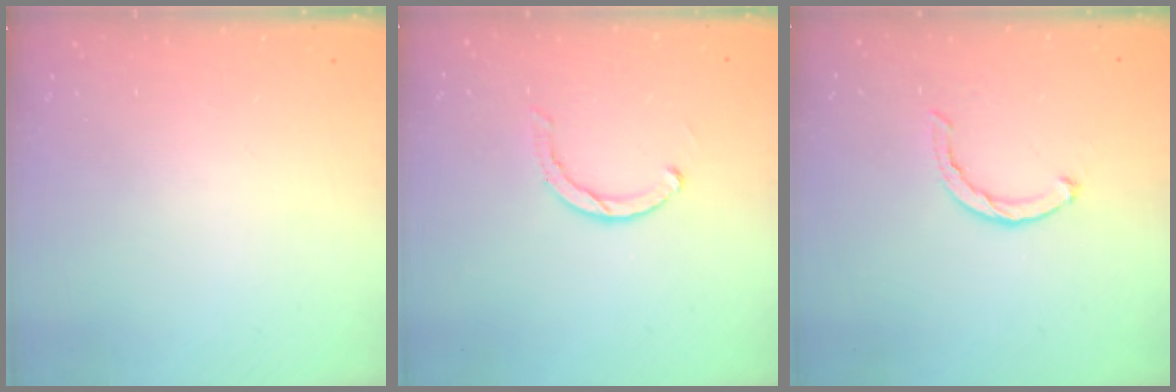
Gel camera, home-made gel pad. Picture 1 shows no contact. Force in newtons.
{"total": 2.8, "press": 2.7, "slide": 0.3}
{"total": 2.7, "press": 2.7, "slide": 0.4}